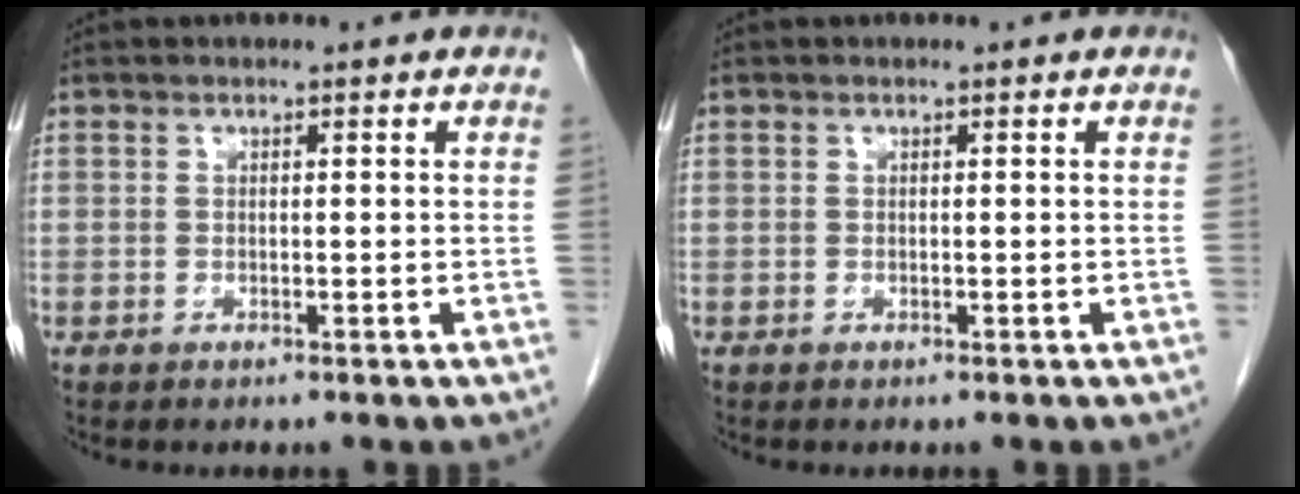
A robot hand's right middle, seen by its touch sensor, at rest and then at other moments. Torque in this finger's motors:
{"motor_torque": [-0.06, 0.03, 0.00, -0.01]}